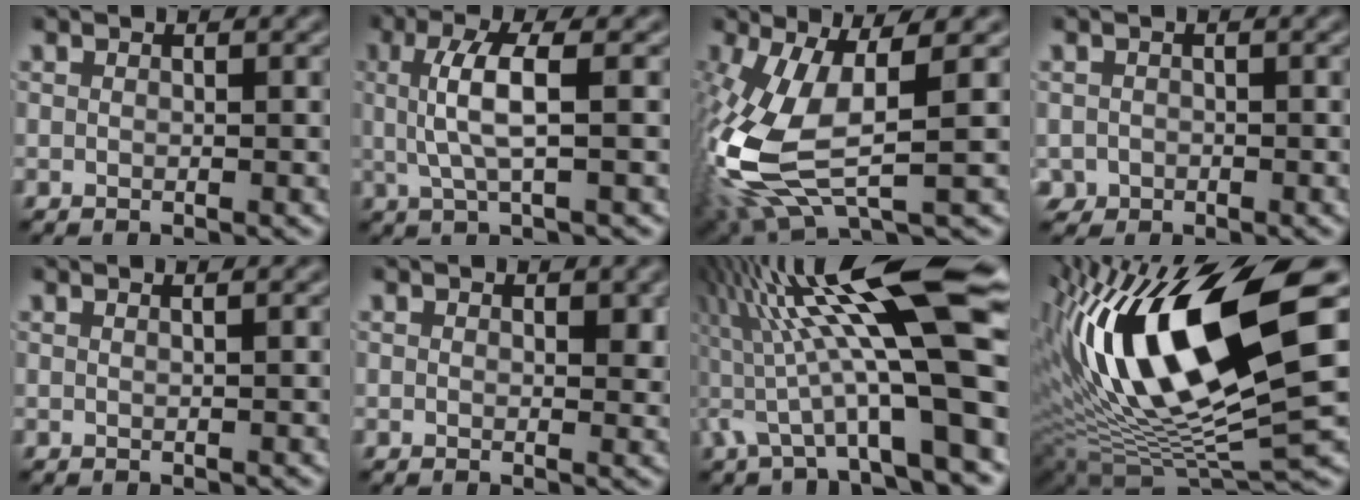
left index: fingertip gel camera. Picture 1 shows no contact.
{"total": 4.3, "force": [0.5, 1.0, 4.1], "torque": [-0.088, 0.002, 0.011]}
{"total": 10.8, "force": [-1.2, 4.5, 9.7], "torque": [-0.238, -0.014, -0.021]}
{"total": 1.4, "force": [-0.8, 1.1, 0.0], "torque": [0.004, 0.002, -0.015]}
{"total": 1.5, "force": [0.8, 0.7, 1.1], "torque": [-0.005, -0.002, -0.007]}
{"total": 1.5, "force": [0.4, 0.9, 1.2], "torque": [-0.010, -0.004, 0.006]}
{"total": 14.2, "force": [1.3, 2.6, 13.9], "torque": [-0.236, 0.021, 0.025]}
{"total": 16.2, "force": [3.9, 5.1, 14.9], "torque": [-0.275, 0.008, 0.066]}